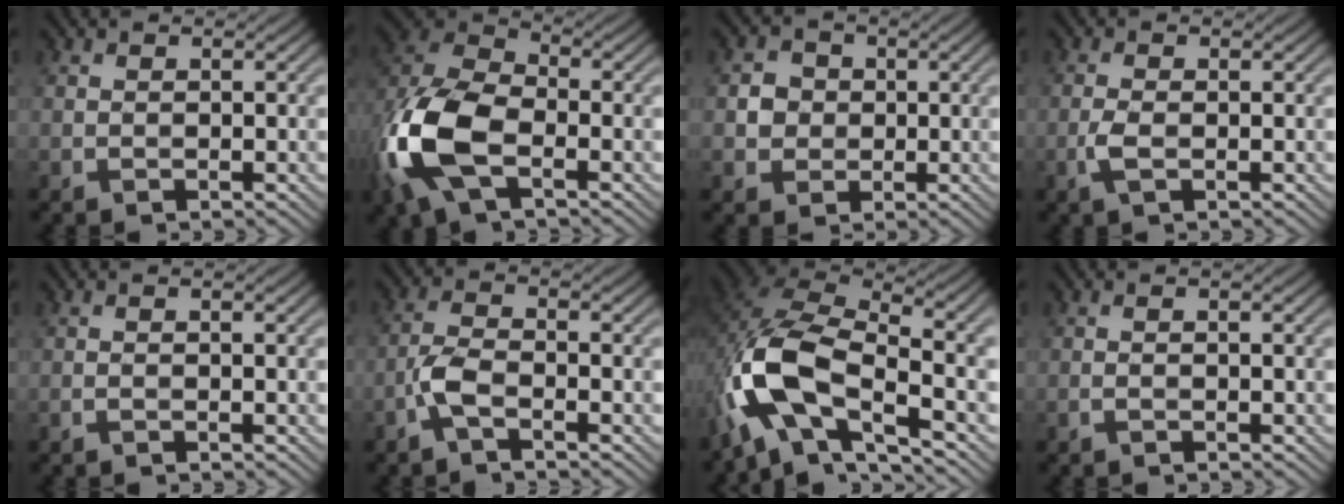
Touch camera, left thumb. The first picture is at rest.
{"total": 13.8, "force": [-4.4, 7.5, 10.7], "torque": [-0.284, -0.016, -0.094]}
{"total": 3.0, "force": [0.0, 2.9, 1.0], "torque": [-0.025, 0.002, -0.006]}
{"total": 2.3, "force": [-0.7, 0.8, 2.0], "torque": [-0.051, 0.001, -0.020]}
{"total": 1.1, "force": [-0.2, 0.1, 1.1], "torque": [-0.020, 0.005, -0.008]}
{"total": 3.7, "force": [-2.1, 1.1, 2.9], "torque": [-0.072, 0.005, -0.054]}
{"total": 14.1, "force": [-4.7, 6.8, 11.5], "torque": [-0.229, -0.014, -0.094]}
{"total": 1.4, "force": [-0.2, 0.1, 1.4], "torque": [-0.025, 0.005, -0.009]}